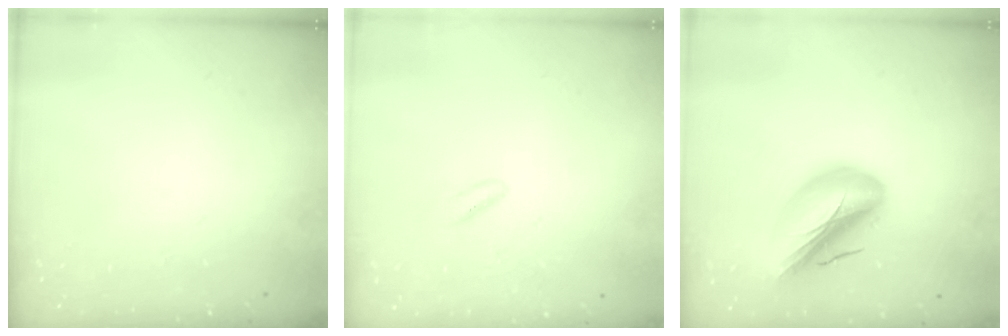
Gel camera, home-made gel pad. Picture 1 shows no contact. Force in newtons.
{"total": 1.7, "press": 1.4, "slide": 0.9}
{"total": 14.9, "press": 14.4, "slide": 4.0}